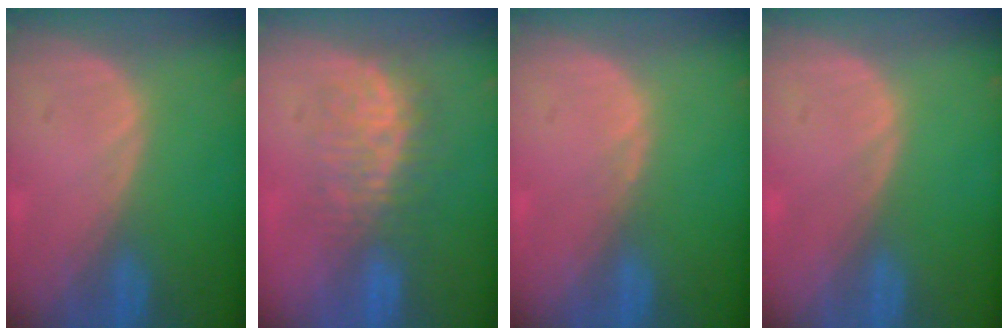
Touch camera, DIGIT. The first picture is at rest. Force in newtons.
{"total": 7.6, "press": 7.3, "slide": 2.2}
{"total": 0.6, "press": 0.5, "slide": 0.3}
{"total": 0.0}